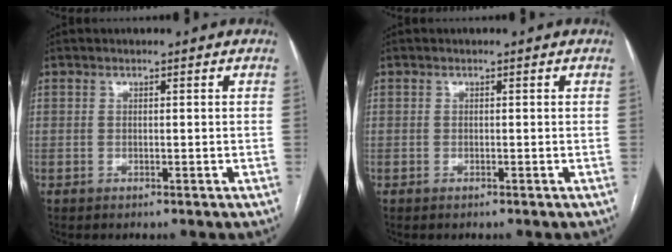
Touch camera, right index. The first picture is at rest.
{"total": 0.0}